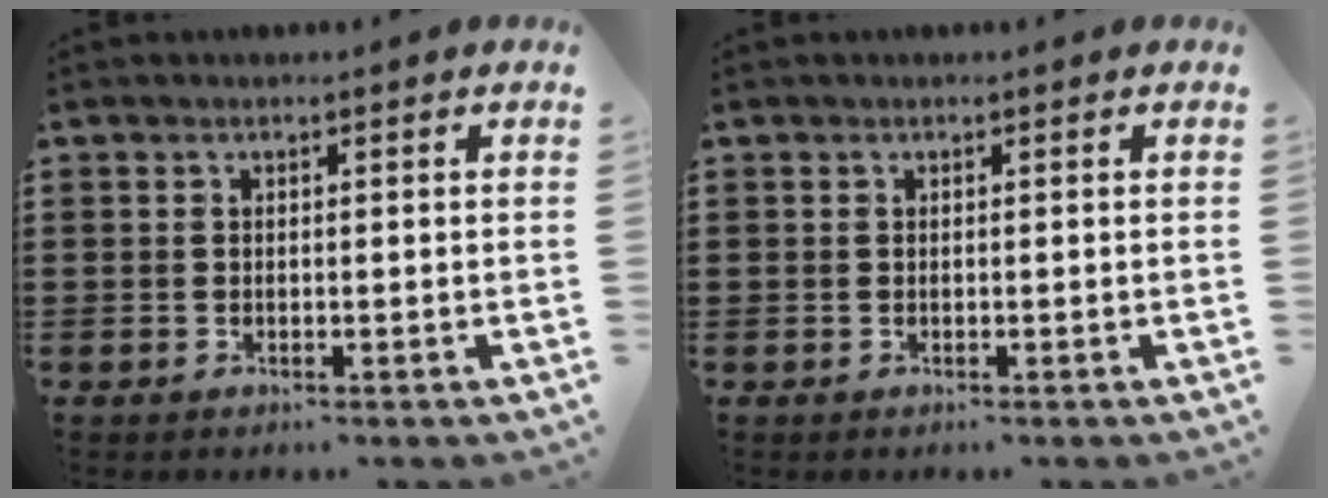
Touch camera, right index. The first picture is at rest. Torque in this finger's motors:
{"motor_torque": [-1.04, 1.10, -1.05, -0.21]}